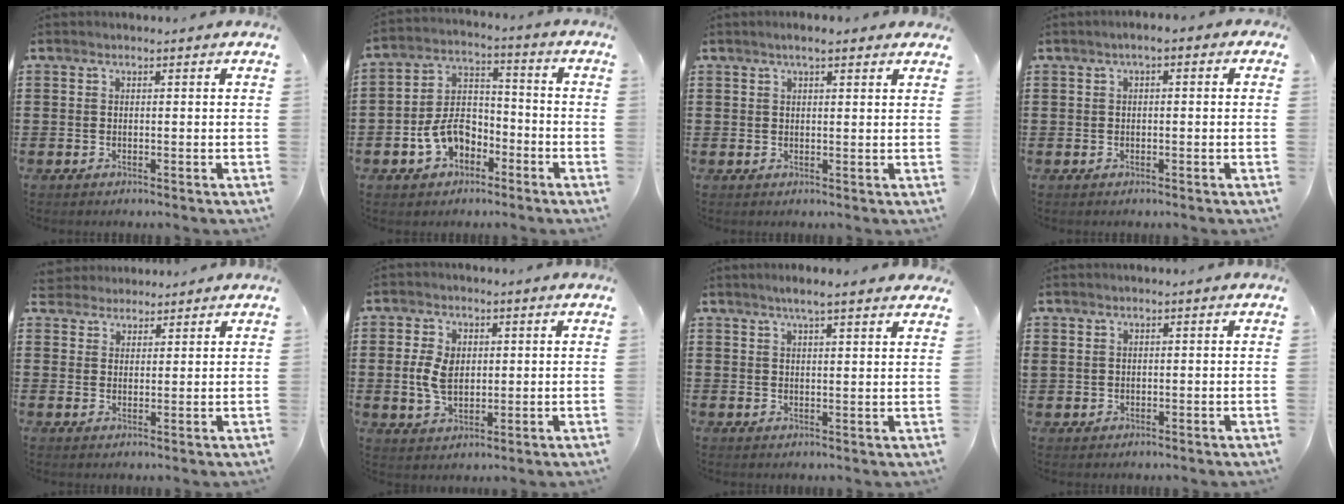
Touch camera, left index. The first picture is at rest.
{"total": 7.7, "force": [-3.6, 5.2, 4.4], "torque": [-0.103, 0.017, -0.071]}
{"total": 2.8, "force": [1.9, 0.4, 1.9], "torque": [-0.041, 0.004, 0.034]}
{"total": 1.5, "force": [-0.5, 0.4, 1.3], "torque": [-0.025, 0.001, -0.012]}
{"total": 3.0, "force": [2.7, 1.2, -0.5], "torque": [-0.005, -0.001, 0.051]}
{"total": 5.7, "force": [0.6, 3.7, 4.3], "torque": [-0.103, 0.008, 0.005]}
{"total": 3.7, "force": [3.1, 0.0, 2.0], "torque": [-0.046, -0.002, 0.056]}
{"total": 0.9, "force": [0.7, 0.5, 0.1], "torque": [-0.005, 0.003, 0.013]}